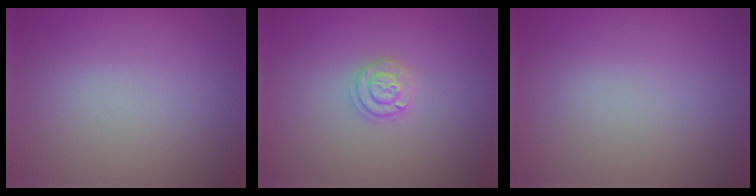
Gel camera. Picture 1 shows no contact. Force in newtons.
{"total": 1.7, "press": 1.7, "slide": 0.2}
{"total": 0.0}